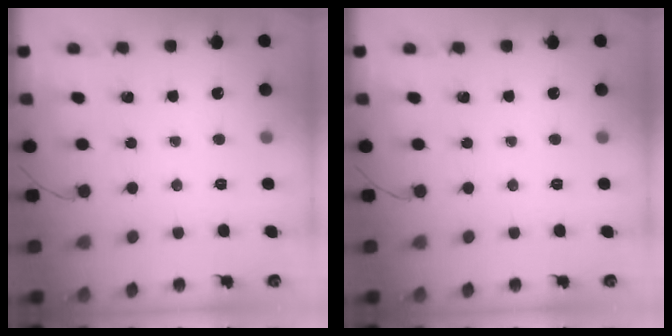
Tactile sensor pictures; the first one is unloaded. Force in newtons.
{"total": 0.0}